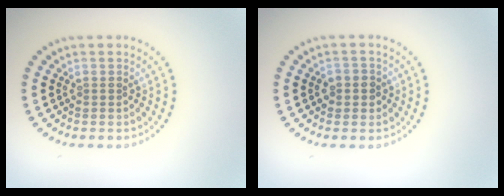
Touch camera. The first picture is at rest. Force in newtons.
{"total": 1.7, "press": 1.6, "slide": 0.6}